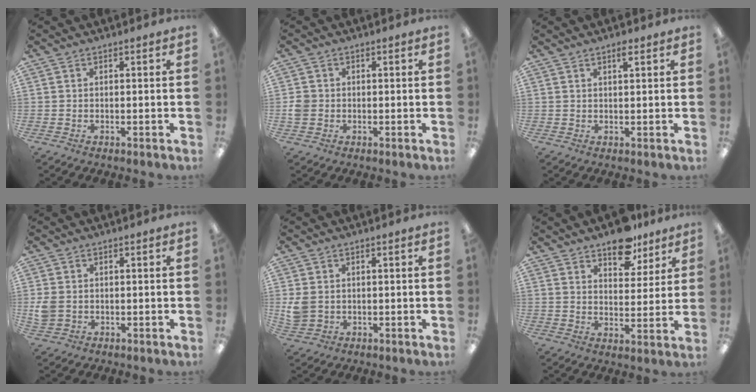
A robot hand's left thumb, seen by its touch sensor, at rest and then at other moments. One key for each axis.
{"total": 2.7, "fx": -0.2, "fy": 2.5, "fz": 0.9, "tx": -0.008, "ty": 0.002, "tz": -0.005}
{"total": 2.1, "fx": 1.6, "fy": 0.4, "fz": 1.3, "tx": -0.021, "ty": -0.002, "tz": 0.025}
{"total": 3.5, "fx": 0.1, "fy": 3.0, "fz": 1.8, "tx": -0.032, "ty": 0.001, "tz": 0.000}
{"total": 4.1, "fx": 0.9, "fy": 3.5, "fz": 1.9, "tx": -0.031, "ty": 0.004, "tz": 0.020}
{"total": 10.3, "fx": 8.1, "fy": 5.1, "fz": 3.9, "tx": -0.039, "ty": -0.049, "tz": 0.143}